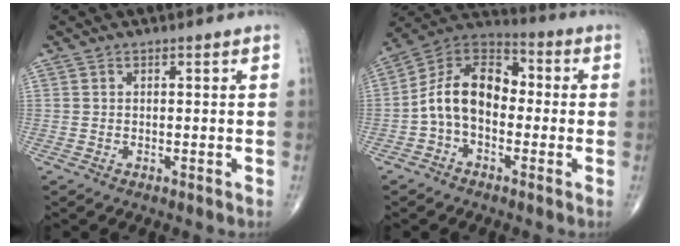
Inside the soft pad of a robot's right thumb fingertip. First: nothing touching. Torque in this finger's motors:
{"motor_torque": [1.91, 1.79, 1.46, -0.14, 0.13]}